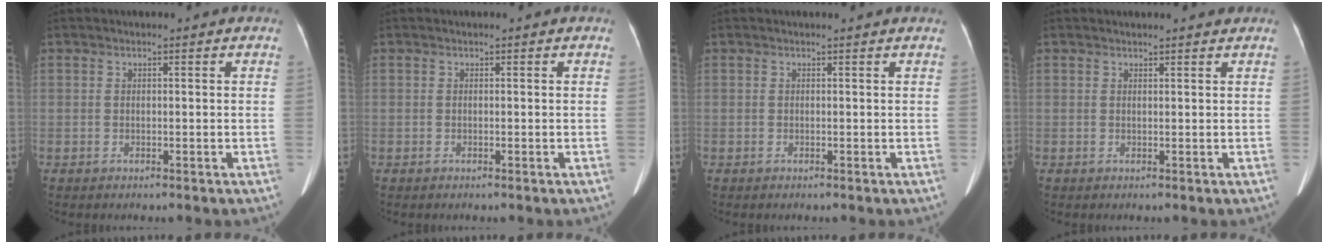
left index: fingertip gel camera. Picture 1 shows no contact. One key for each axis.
{"total": 0.0}
{"total": 0.7, "fx": 0.7, "fy": 0.0, "fz": 0.2, "tx": -0.006, "ty": 0.001, "tz": 0.007}
{"total": 2.3, "fx": 2.1, "fy": 0.4, "fz": 0.7, "tx": -0.013, "ty": 0.014, "tz": 0.025}